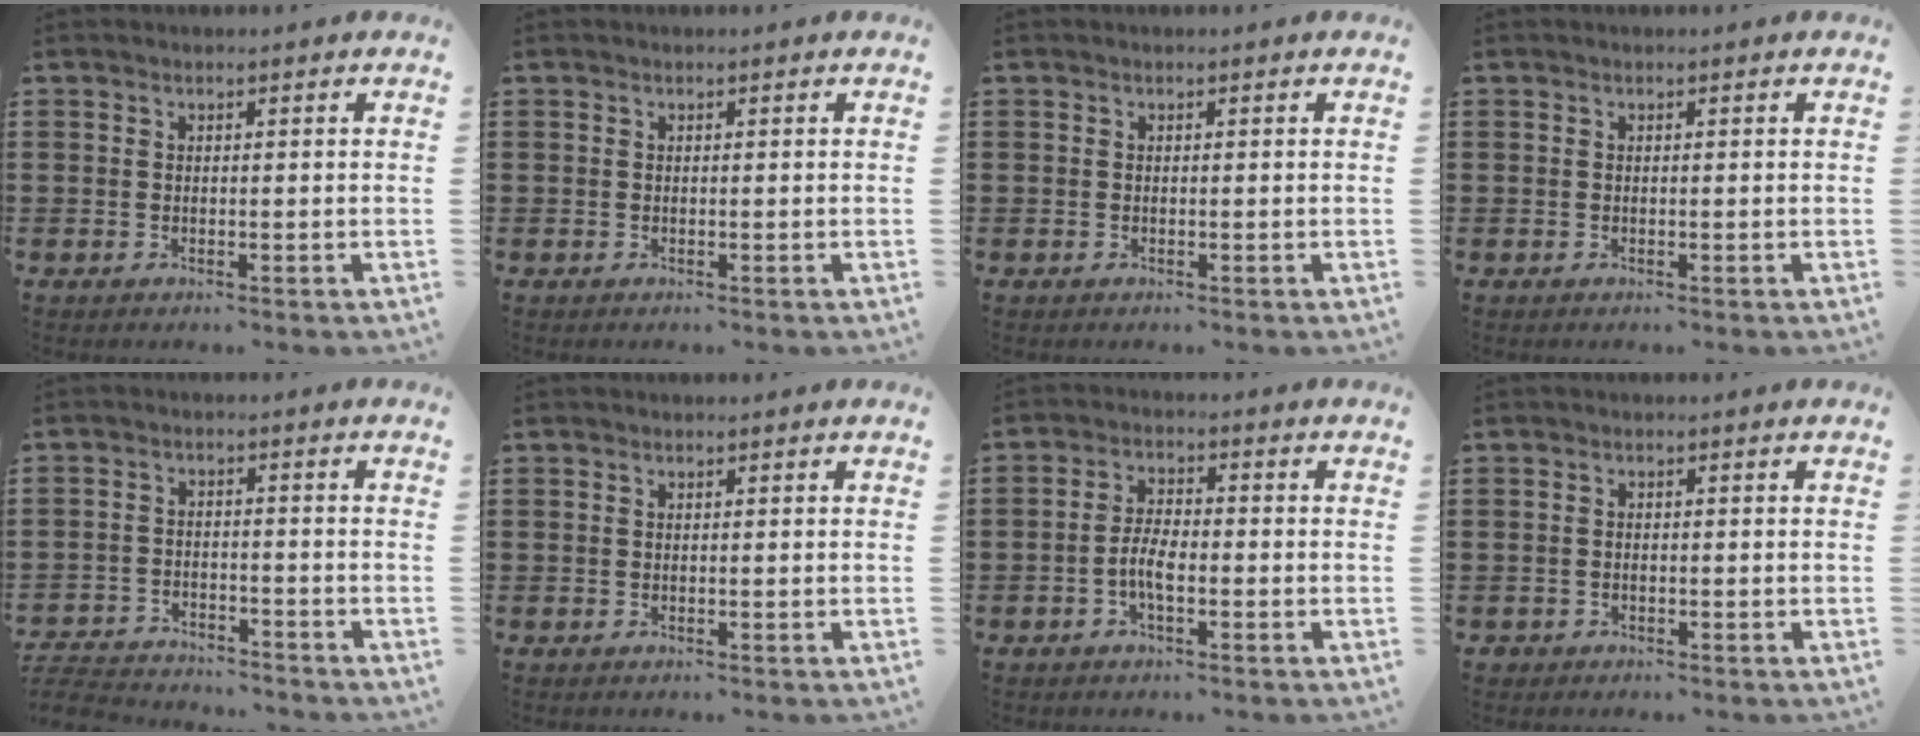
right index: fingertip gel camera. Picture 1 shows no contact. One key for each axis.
{"total": 0.0}
{"total": 0.0}
{"total": 0.0}
{"total": 4.2, "fx": -4.2, "fy": 0.5, "fz": 0.4, "tx": -0.023, "ty": -0.003, "tz": -0.091}
{"total": 0.0}
{"total": 4.5, "fx": -1.5, "fy": 1.8, "fz": 3.8, "tx": -0.087, "ty": 0.001, "tz": -0.033}
{"total": 0.8, "fx": -0.6, "fy": 0.5, "fz": 0.2, "tx": -0.006, "ty": 0.000, "tz": -0.014}